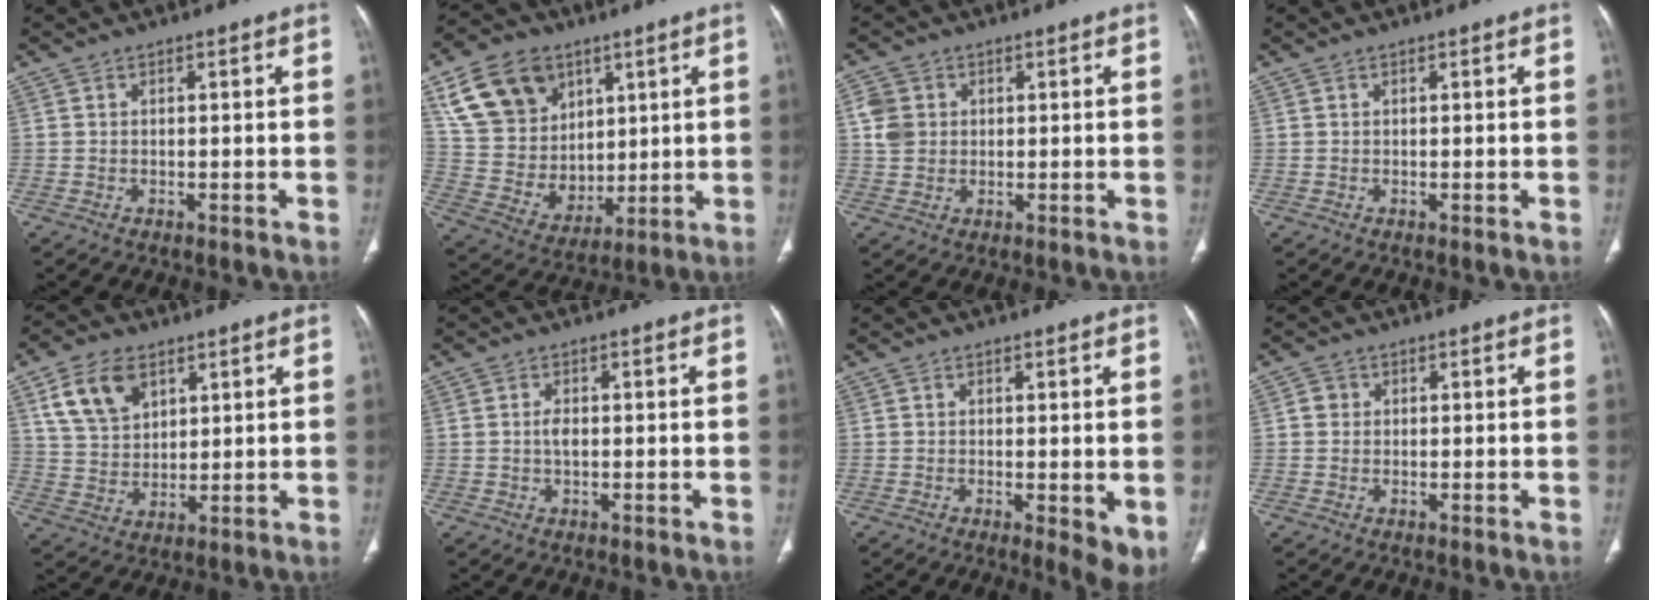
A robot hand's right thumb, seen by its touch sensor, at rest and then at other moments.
{"total": 18.6, "force": [8.3, 14.3, 8.5], "torque": [-0.124, -0.017, 0.164]}
{"total": 4.7, "force": [1.0, 4.1, 2.0], "torque": [-0.027, 0.001, 0.018]}
{"total": 0.0}
{"total": 10.2, "force": [5.0, 6.7, 5.8], "torque": [-0.089, -0.015, 0.102]}
{"total": 1.8, "force": [0.0, 0.9, 1.5], "torque": [-0.029, 0.000, -0.002]}
{"total": 5.1, "force": [-0.5, 1.7, 4.8], "torque": [-0.067, -0.017, -0.009]}
{"total": 1.8, "force": [0.2, 1.7, 0.6], "torque": [-0.001, 0.003, 0.000]}